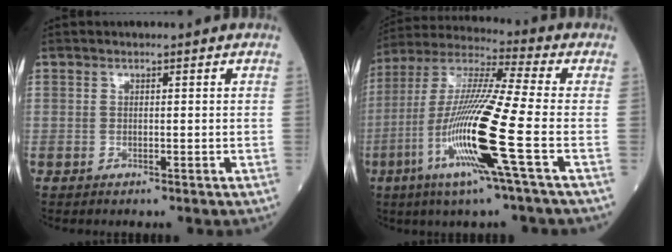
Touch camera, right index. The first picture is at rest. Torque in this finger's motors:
{"motor_torque": [1.28, -0.86, 1.05, 0.21]}